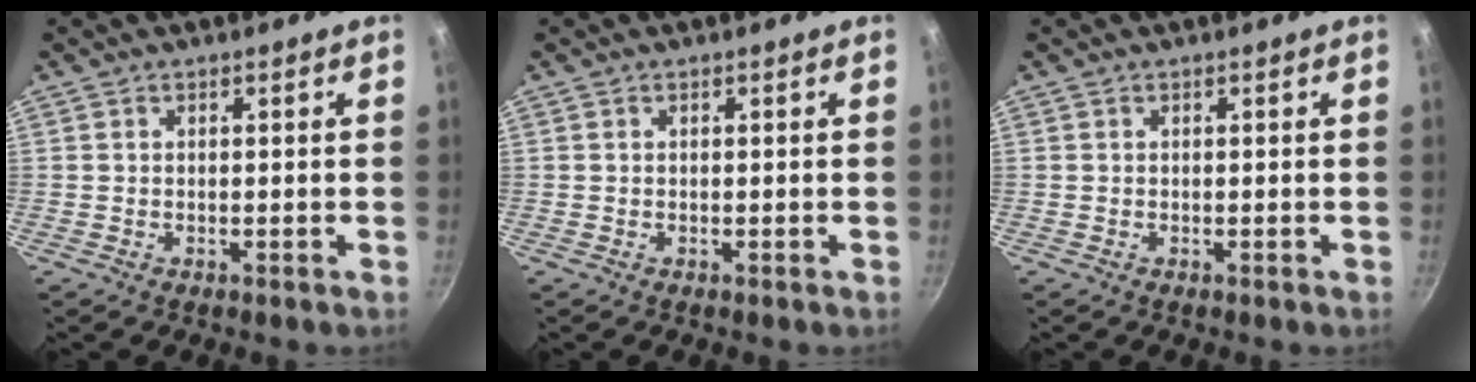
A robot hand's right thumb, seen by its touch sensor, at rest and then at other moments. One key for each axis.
{"total": 0.0}
{"total": 0.0}